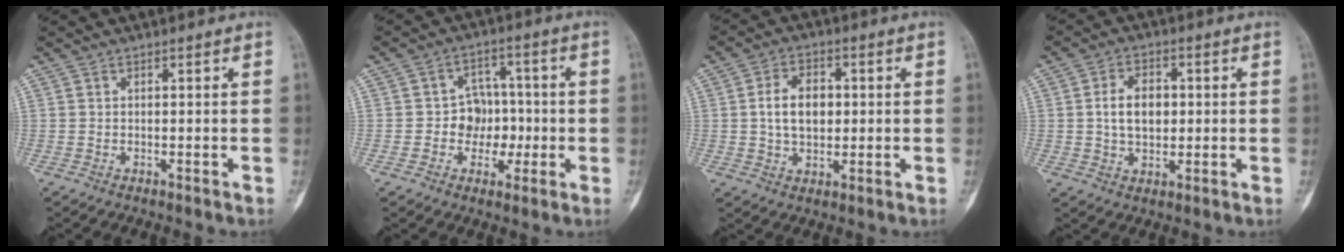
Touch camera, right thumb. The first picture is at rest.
{"total": 7.4, "force": [-1.1, 6.3, 3.6], "torque": [0.003, 0.024, -0.024]}
{"total": 8.2, "force": [0.6, 5.5, 6.0], "torque": [-0.086, 0.007, 0.011]}
{"total": 7.4, "force": [0.5, 5.0, 5.4], "torque": [-0.077, 0.007, 0.010]}